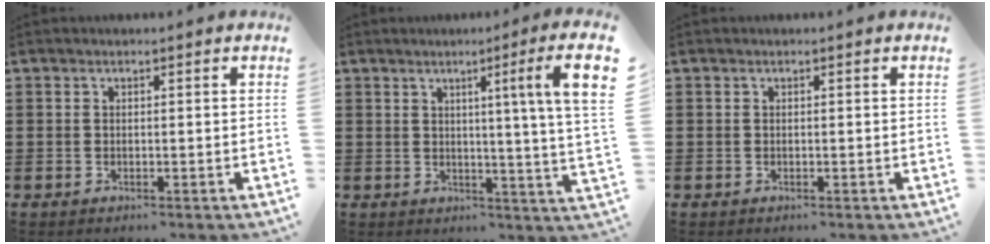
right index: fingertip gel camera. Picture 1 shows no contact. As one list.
[{"total": 6.9, "force": [2.3, -1.5, 6.3], "torque": [-0.102, -0.022, 0.025]}, {"total": 0.0}]